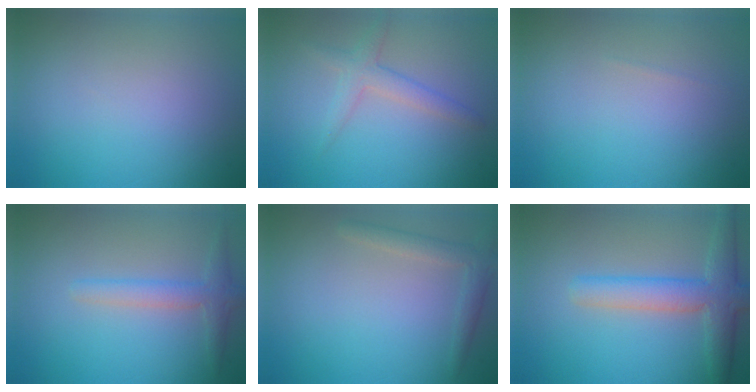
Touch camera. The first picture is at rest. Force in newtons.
{"total": 2.3, "press": 2.3, "slide": 0.1}
{"total": 0.0}
{"total": 2.4, "press": 2.4, "slide": 0.1}
{"total": 2.0, "press": 2.0, "slide": 0.3}
{"total": 4.9, "press": 4.9, "slide": 0.2}